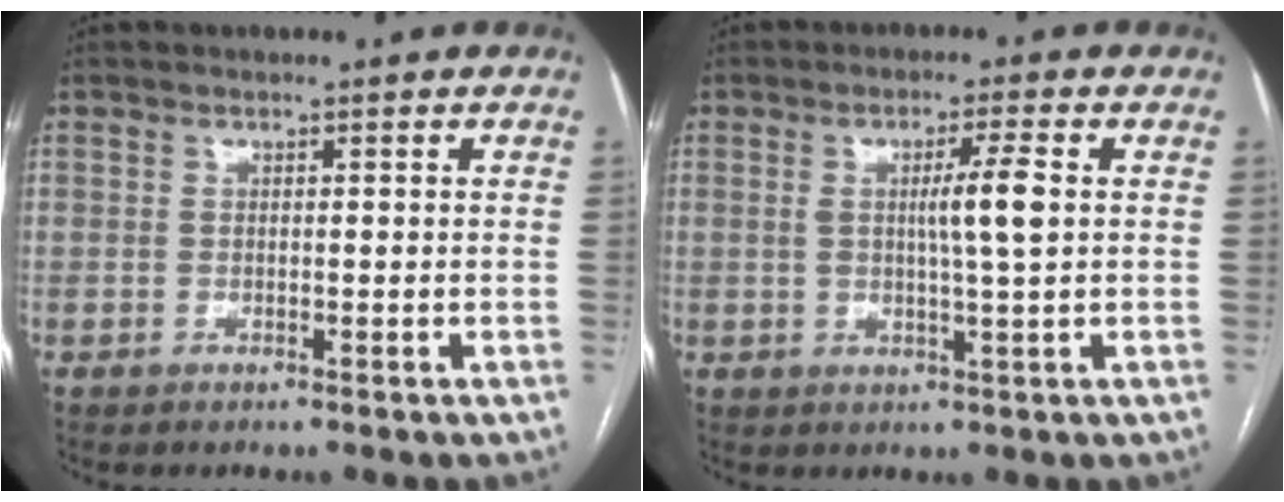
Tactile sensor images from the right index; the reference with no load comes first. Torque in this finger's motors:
{"motor_torque": [0.17, 0.02, 0.13, 0.06]}